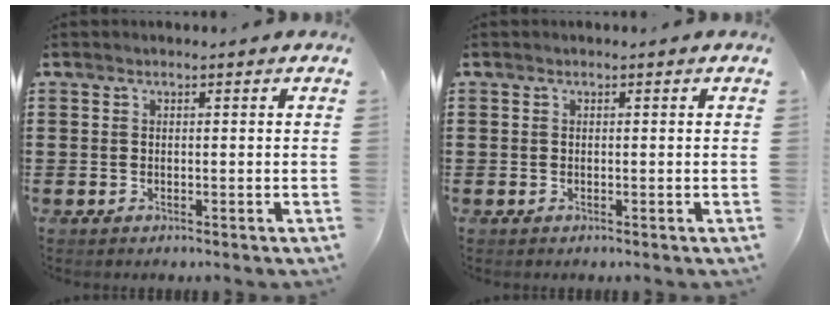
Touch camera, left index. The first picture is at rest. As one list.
[{"total": 0.0}]